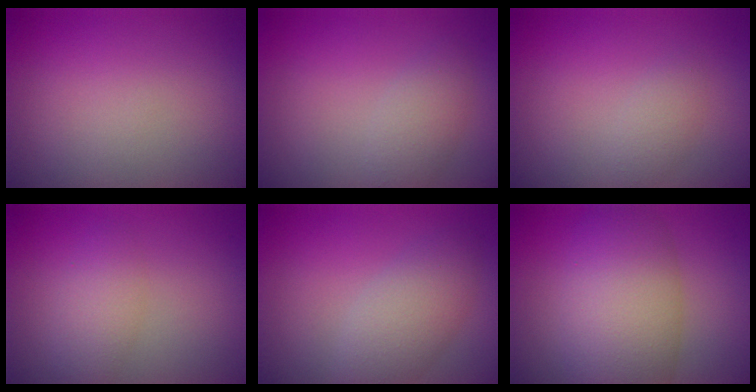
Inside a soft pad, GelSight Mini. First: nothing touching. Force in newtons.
{"total": 2.2, "press": 2.2, "slide": 0.1}
{"total": 1.3, "press": 1.3, "slide": 0.0}
{"total": 2.3, "press": 2.3, "slide": 0.1}
{"total": 3.7, "press": 3.7, "slide": 0.1}
{"total": 7.9, "press": 7.9, "slide": 0.2}